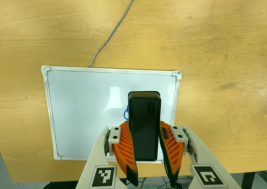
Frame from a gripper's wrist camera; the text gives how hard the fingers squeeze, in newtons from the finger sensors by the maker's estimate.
{"total": 9.5, "left": 7.2, "right": 11.8}